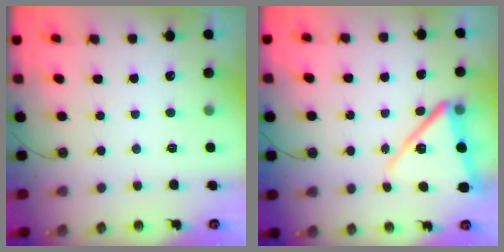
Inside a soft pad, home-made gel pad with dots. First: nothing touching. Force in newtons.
{"total": 13.5, "press": 13.5, "slide": 0.8}